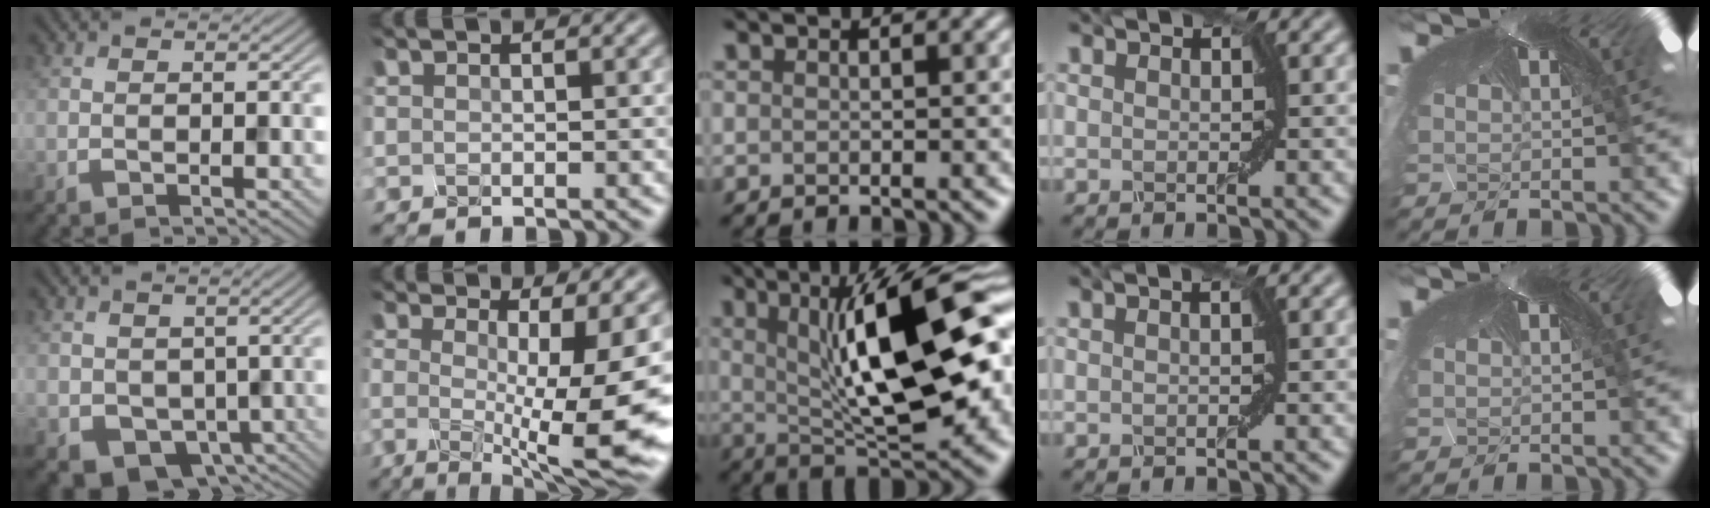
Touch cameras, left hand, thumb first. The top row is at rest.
{"thumb": {"total": 4.9, "force": [-0.8, 4.2, 2.3], "torque": [-0.050, -0.031, -0.003]}, "index": {"total": 11.9, "force": [-1.1, 2.6, 11.5], "torque": [-0.142, -0.011, -0.020]}, "middle": {"total": 14.5, "force": [2.2, 4.6, 13.5], "torque": [-0.192, 0.012, 0.028]}, "ring": {"total": 0.5, "force": [0.1, -0.5, -0.2], "torque": [0.000, 0.002, 0.006]}}